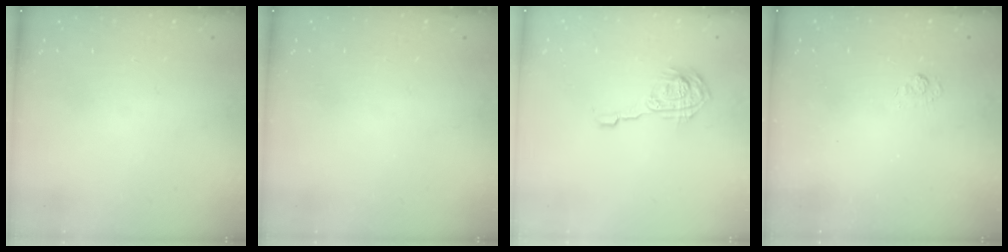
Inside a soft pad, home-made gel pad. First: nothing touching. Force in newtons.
{"total": 0.0}
{"total": 9.7, "press": 9.7, "slide": 0.5}
{"total": 2.7, "press": 2.3, "slide": 1.5}